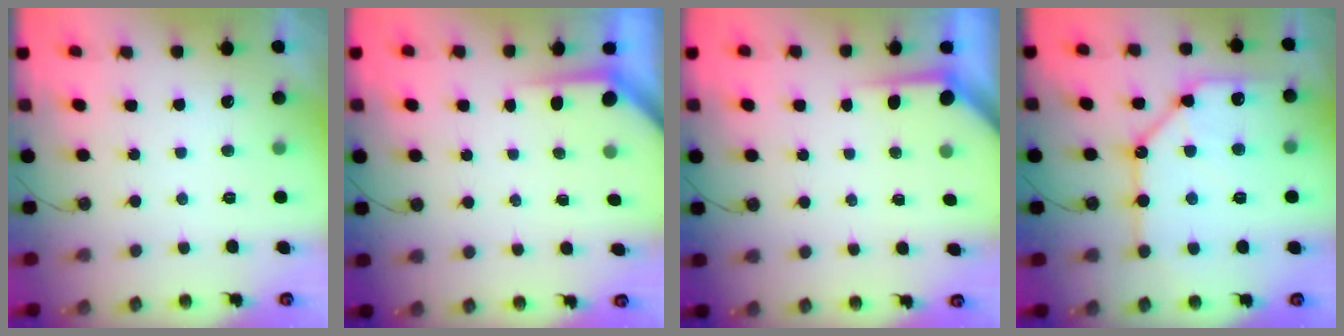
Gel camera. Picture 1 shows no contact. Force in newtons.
{"total": 3.6, "press": 3.6, "slide": 0.3}
{"total": 3.4, "press": 3.4, "slide": 0.3}
{"total": 15.1, "press": 15.0, "slide": 1.7}